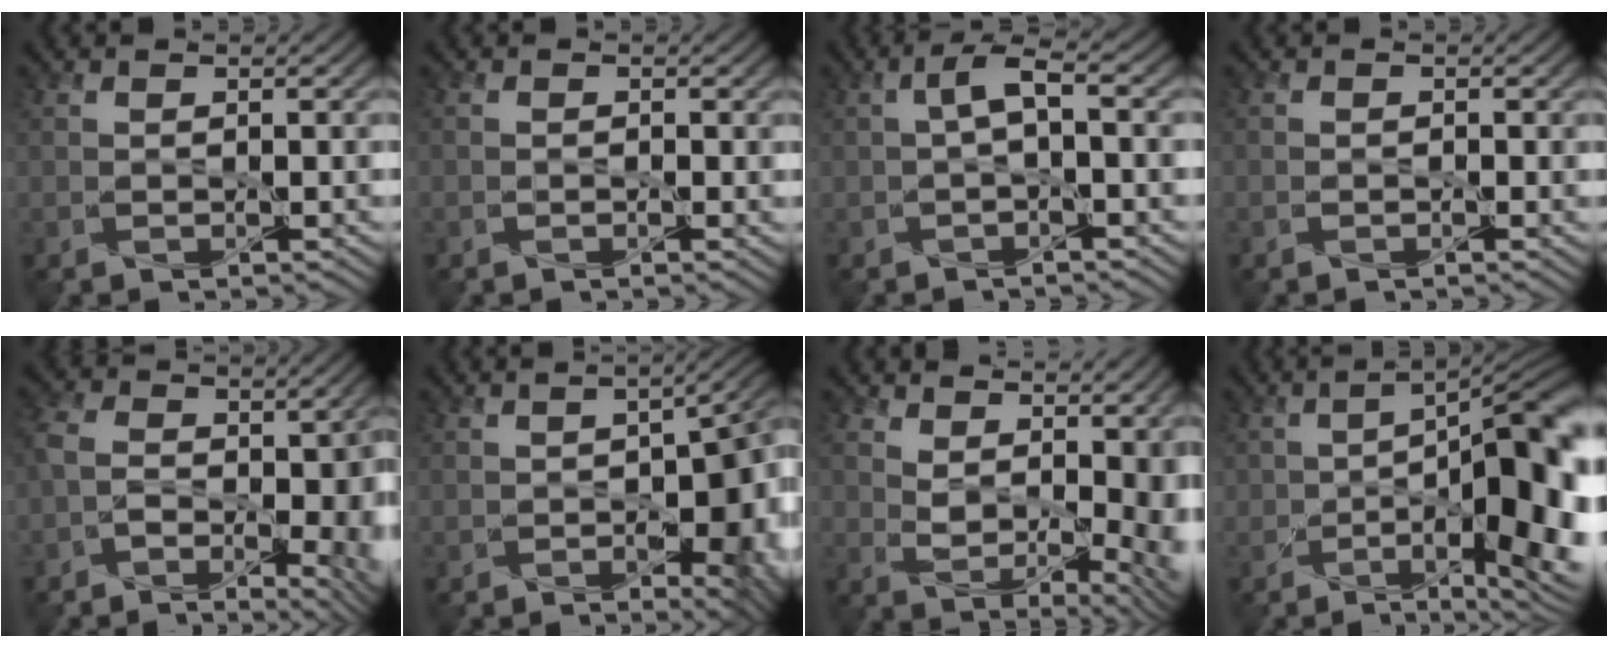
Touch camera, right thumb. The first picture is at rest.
{"total": 1.0, "force": [-0.2, 0.7, 0.6], "torque": [-0.009, 0.001, -0.007]}
{"total": 2.3, "force": [-0.6, 0.3, 2.2], "torque": [-0.044, 0.014, -0.016]}
{"total": 0.8, "force": [-0.4, 0.6, 0.3], "torque": [-0.005, 0.000, -0.010]}
{"total": 11.7, "force": [-3.4, 7.0, 8.7], "torque": [-0.148, -0.019, -0.047]}
{"total": 10.6, "force": [-3.4, 5.6, 8.4], "torque": [-0.091, -0.028, -0.036]}
{"total": 13.7, "force": [4.5, 7.6, 10.4], "torque": [-0.166, 0.006, 0.095]}
{"total": 16.9, "force": [-5.1, 6.8, 14.6], "torque": [-0.171, -0.011, -0.070]}